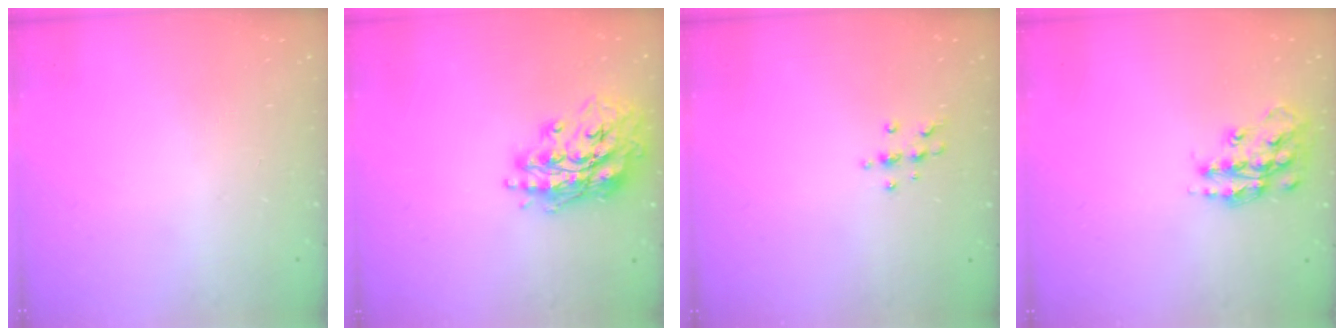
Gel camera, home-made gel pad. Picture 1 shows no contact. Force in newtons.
{"total": 17.4, "press": 17.4, "slide": 1.4}
{"total": 7.5, "press": 7.4, "slide": 1.3}
{"total": 14.6, "press": 14.6, "slide": 0.8}